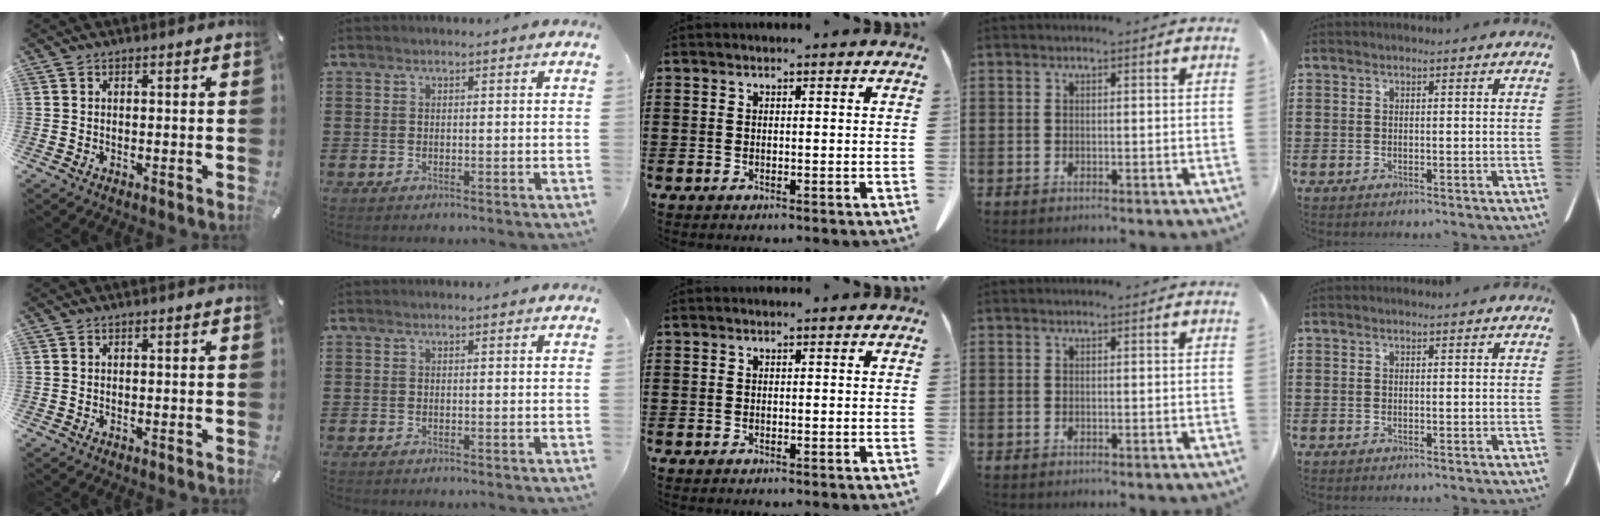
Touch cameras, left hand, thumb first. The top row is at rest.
{}